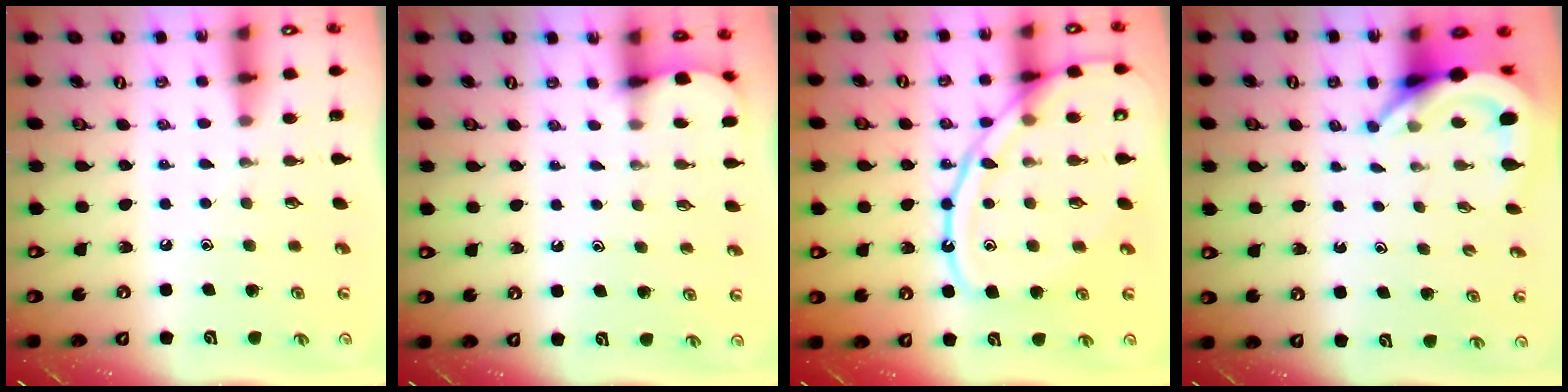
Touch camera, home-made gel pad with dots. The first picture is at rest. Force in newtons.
{"total": 2.1, "press": 2.1, "slide": 0.2}
{"total": 14.5, "press": 14.4, "slide": 1.2}
{"total": 5.7, "press": 5.7, "slide": 0.4}